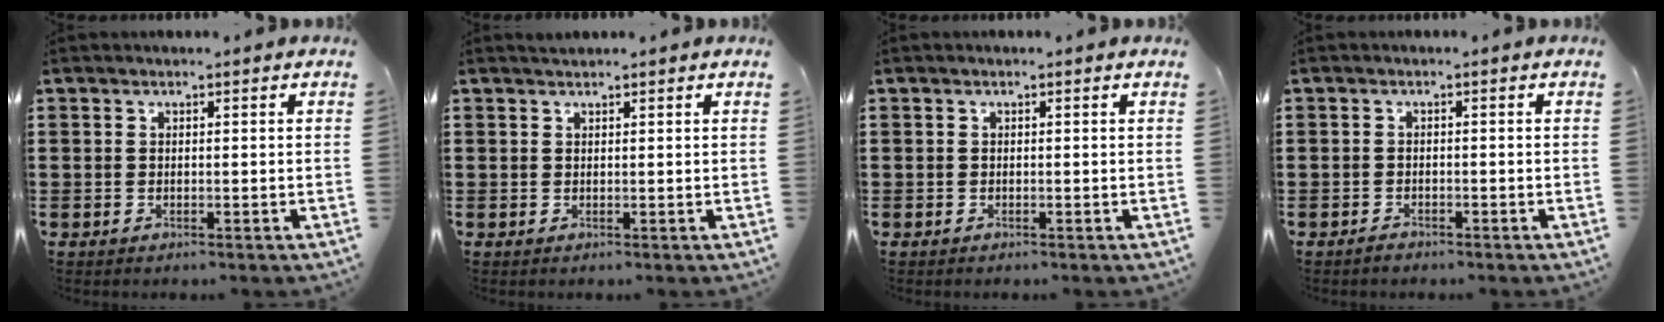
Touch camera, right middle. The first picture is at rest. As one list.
[{"total": 0.7, "force": [0.7, 0.1, 0.0], "torque": [-0.002, -0.001, 0.013]}, {"total": 0.0}, {"total": 0.9, "force": [-0.9, 0.3, 0.2], "torque": [-0.005, 0.001, -0.018]}]